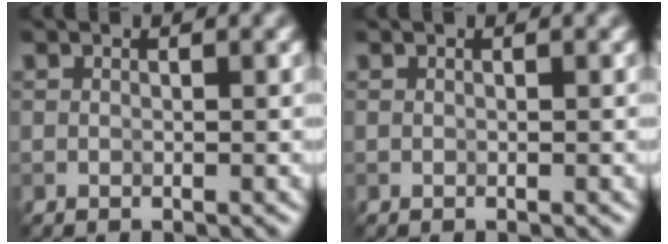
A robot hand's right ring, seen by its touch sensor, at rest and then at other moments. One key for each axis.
{"total": 0.0}